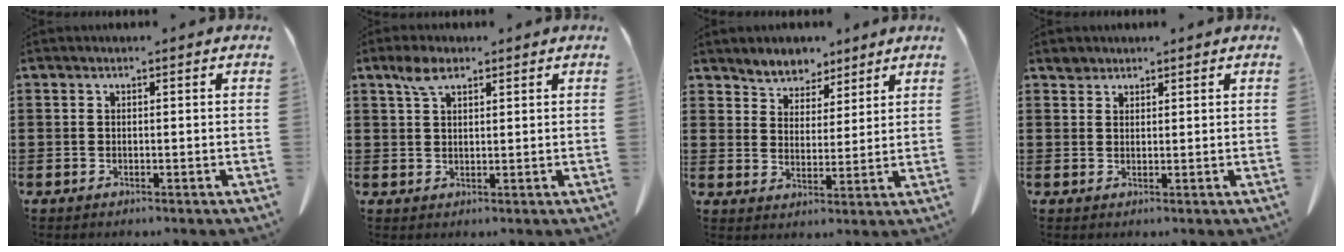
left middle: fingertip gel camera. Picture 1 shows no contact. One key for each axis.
{"total": 3.8, "fx": 2.3, "fy": 1.6, "fz": 2.6, "tx": -0.059, "ty": 0.004, "tz": 0.042}
{"total": 4.7, "fx": 4.2, "fy": 1.9, "fz": -0.5, "tx": -0.015, "ty": -0.017, "tz": 0.079}
{"total": 1.7, "fx": 1.5, "fy": 0.6, "fz": 0.2, "tx": -0.009, "ty": 0.000, "tz": 0.032}